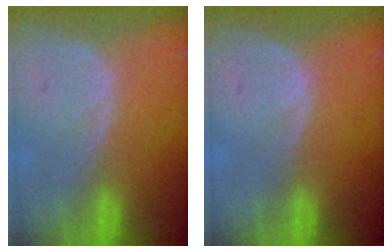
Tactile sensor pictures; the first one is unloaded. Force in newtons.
{"total": 0.0}